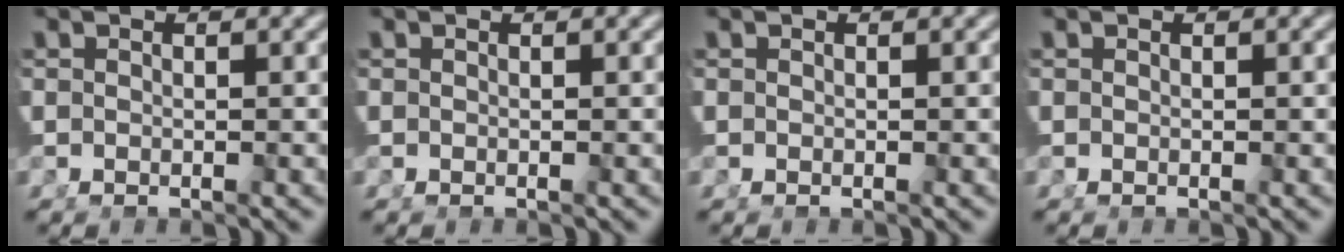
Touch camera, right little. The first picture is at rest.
{"total": 0.0}
{"total": 0.0}
{"total": 0.0}